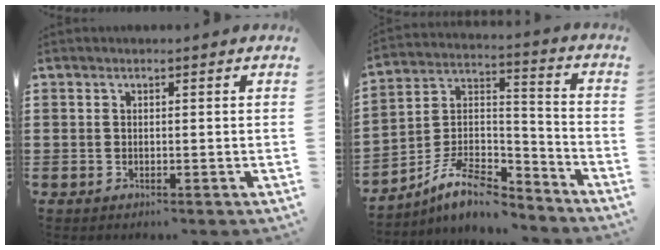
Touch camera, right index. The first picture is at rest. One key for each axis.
{"total": 10.0, "fx": -7.8, "fy": 3.1, "fz": 5.3, "tx": -0.119, "ty": 0.011, "tz": -0.156}